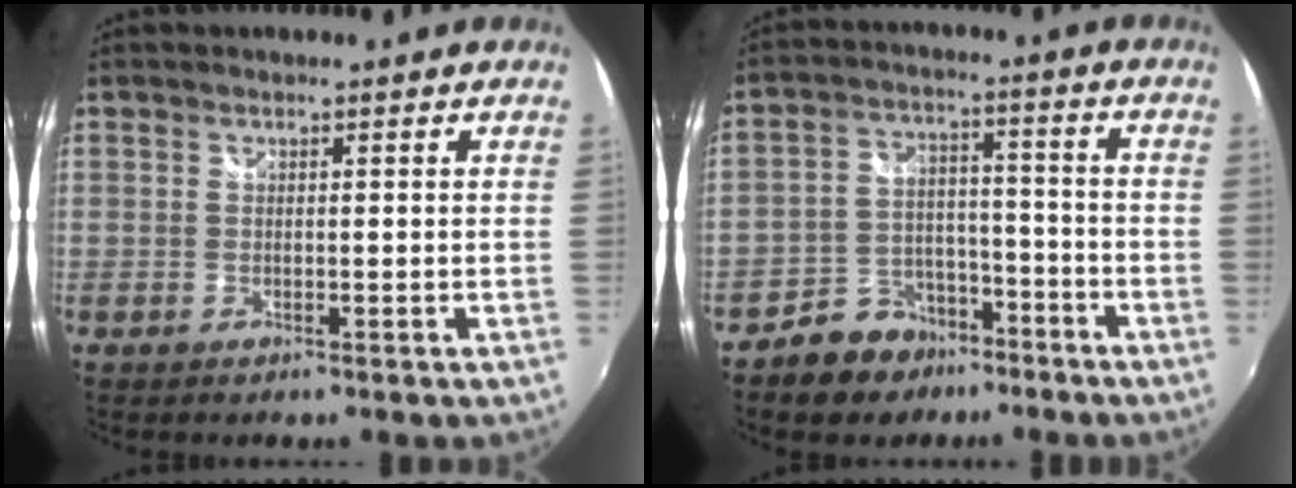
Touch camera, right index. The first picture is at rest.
{"total": 9.4, "force": [-6.7, 6.3, 2.3], "torque": [-0.055, 0.027, -0.096]}